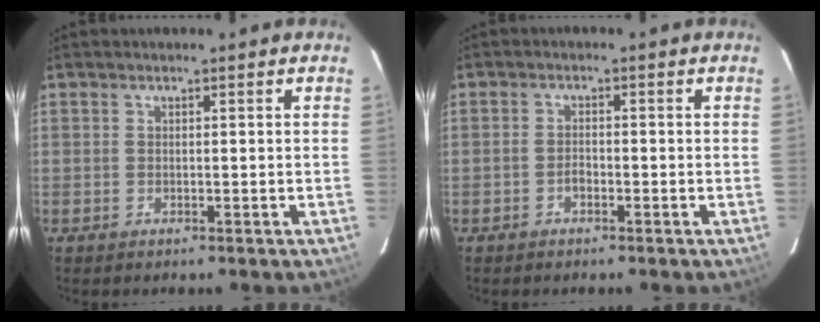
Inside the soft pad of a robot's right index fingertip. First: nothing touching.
{"total": 1.5, "force": [-0.9, 0.9, 0.8], "torque": [-0.015, 0.004, -0.016]}